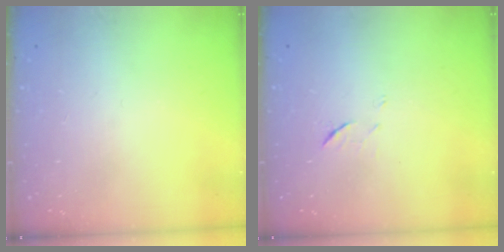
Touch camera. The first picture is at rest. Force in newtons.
{"total": 5.4, "press": 5.2, "slide": 1.2}